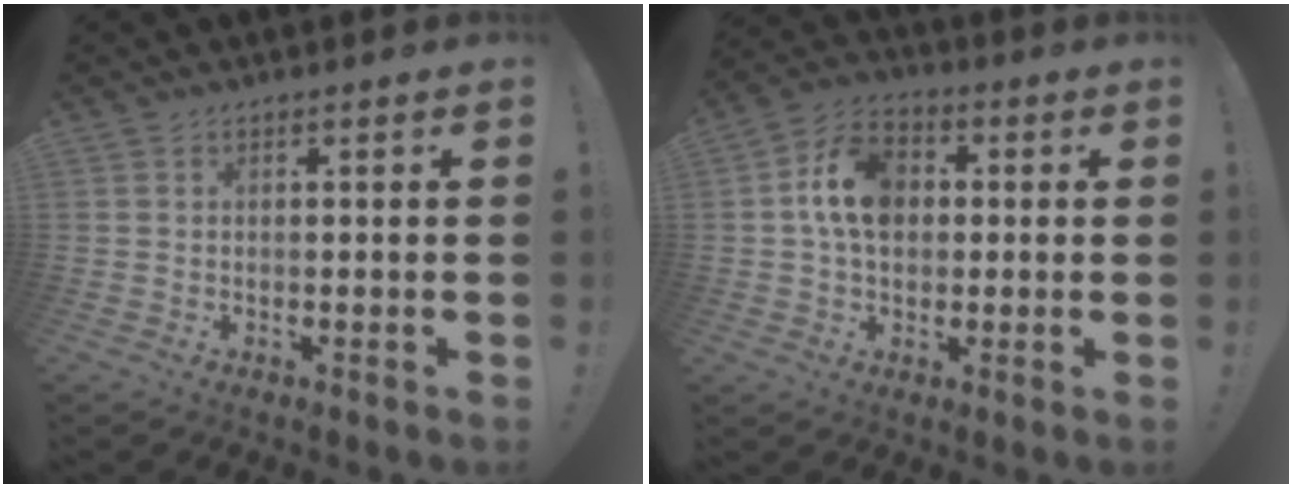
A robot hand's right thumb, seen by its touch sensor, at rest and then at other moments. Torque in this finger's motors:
{"motor_torque": [0.76, 0.67, 0.07, 0.07, 0.05]}